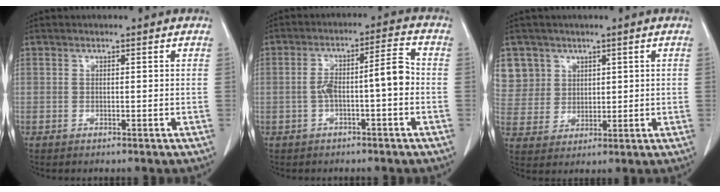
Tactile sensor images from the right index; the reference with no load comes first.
{"total": 7.0, "force": [-1.3, 1.2, 6.8], "torque": [-0.117, 0.031, -0.019]}
{"total": 8.5, "force": [4.5, 7.2, 0.3], "torque": [-0.008, 0.013, 0.103]}